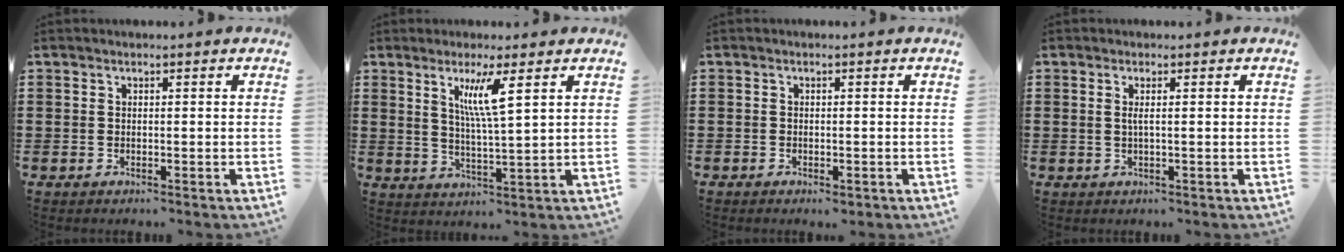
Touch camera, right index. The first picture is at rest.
{"total": 6.1, "force": [2.8, 0.2, 5.4], "torque": [-0.114, -0.002, 0.045]}
{"total": 0.8, "force": [-0.6, 0.5, 0.3], "torque": [-0.007, -0.001, -0.013]}
{"total": 1.6, "force": [0.3, 0.1, 1.6], "torque": [-0.033, -0.001, 0.004]}